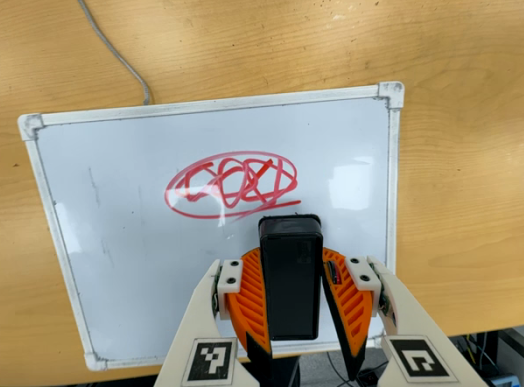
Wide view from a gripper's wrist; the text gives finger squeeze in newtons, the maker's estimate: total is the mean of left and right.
{"total": 7.5, "left": 6.8, "right": 8.2}